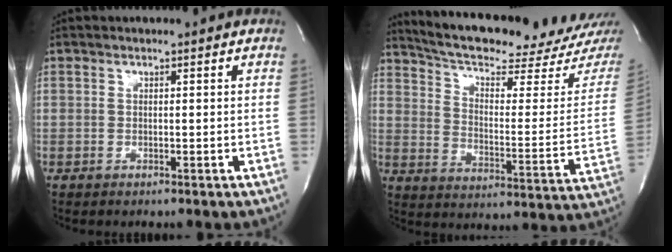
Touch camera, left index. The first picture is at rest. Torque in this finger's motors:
{"motor_torque": [-0.07, -0.19, 0.18, 0.02]}